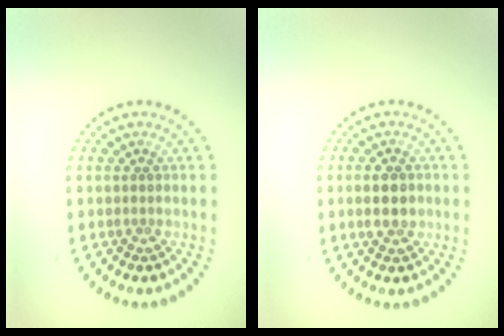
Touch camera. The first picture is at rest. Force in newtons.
{"total": 2.9, "press": 2.9, "slide": 0.2}